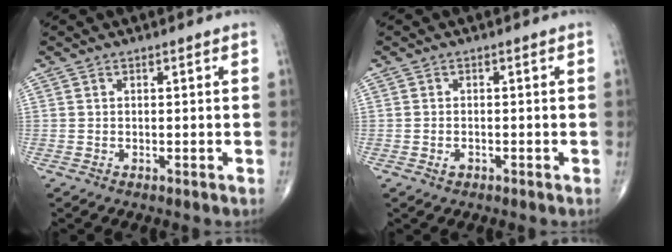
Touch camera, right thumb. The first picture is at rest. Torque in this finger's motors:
{"motor_torque": [-0.16, 0.13, -0.20, -0.11, -0.04]}